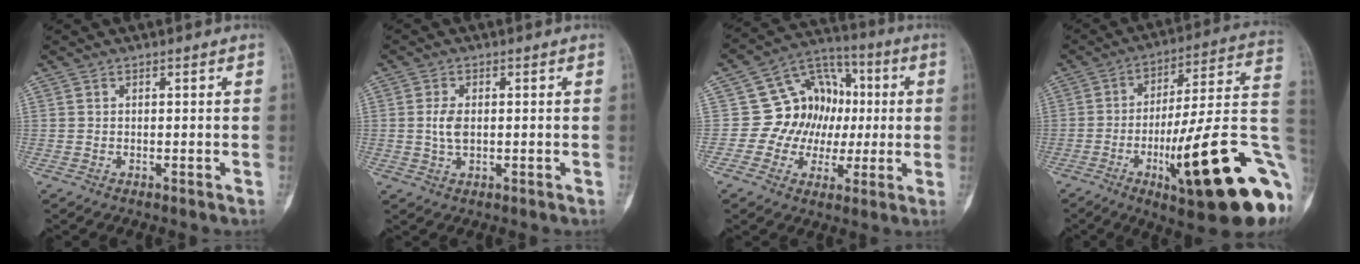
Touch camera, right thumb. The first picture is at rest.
{"total": 3.5, "force": [0.1, 2.0, 2.8], "torque": [-0.056, -0.002, 0.002]}
{"total": 13.4, "force": [0.3, 12.0, 6.0], "torque": [-0.025, 0.026, 0.003]}
{"total": 28.7, "force": [-7.9, 5.8, 26.9], "torque": [-0.332, 0.013, -0.111]}